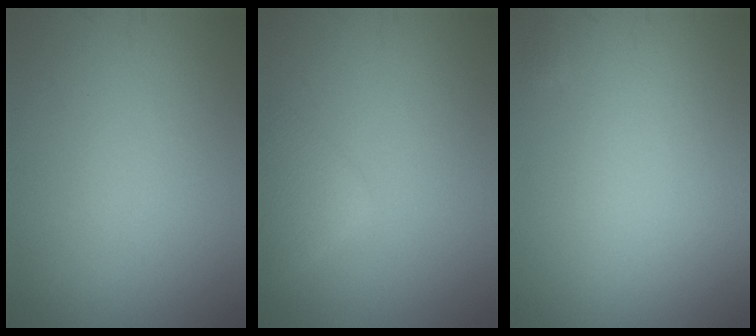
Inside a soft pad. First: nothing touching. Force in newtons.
{"total": 2.3, "press": 2.3, "slide": 0.2}
{"total": 0.0}